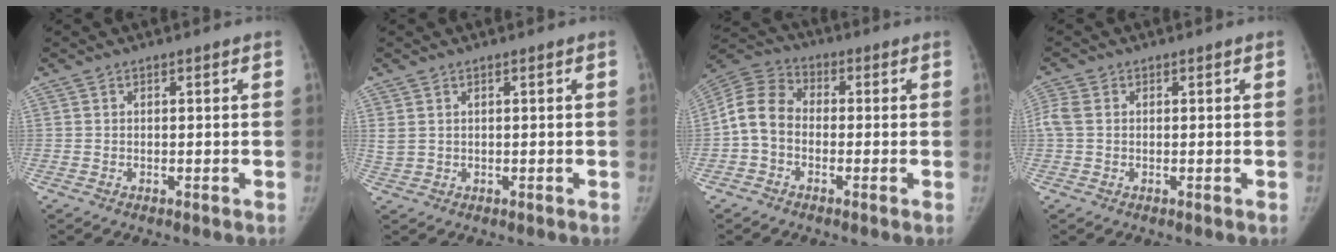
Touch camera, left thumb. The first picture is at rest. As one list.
[{"total": 1.9, "force": [0.8, 1.3, 1.1], "torque": [-0.033, 0.003, 0.023]}, {"total": 8.9, "force": [-1.6, 6.8, 5.5], "torque": [-0.100, 0.025, -0.047]}, {"total": 3.1, "force": [0.4, 2.2, 2.0], "torque": [-0.062, 0.009, 0.004]}]